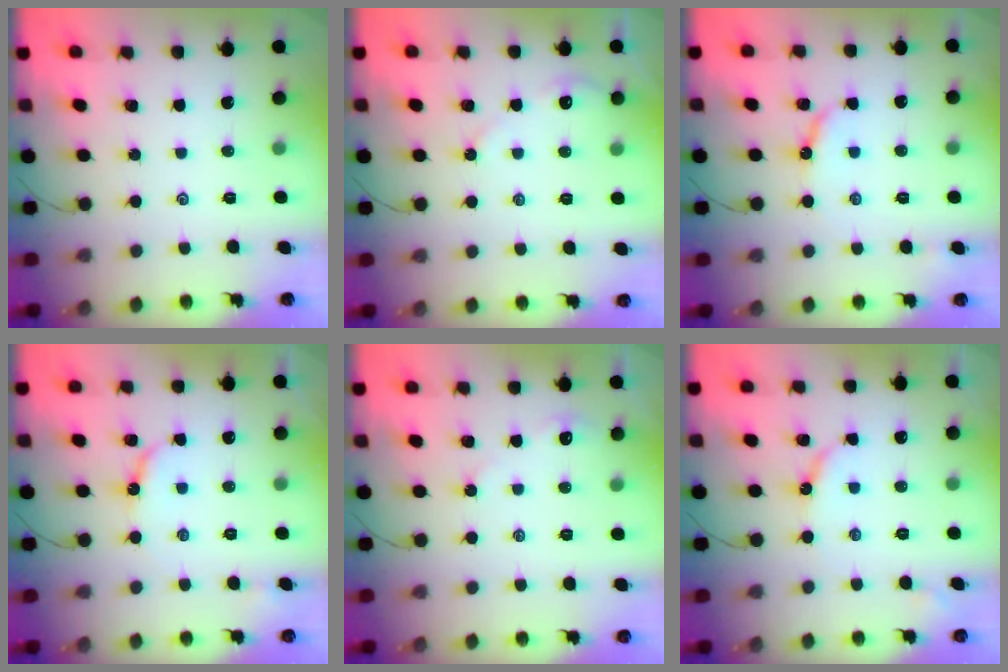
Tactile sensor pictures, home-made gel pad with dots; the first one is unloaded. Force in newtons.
{"total": 3.5, "press": 3.5, "slide": 0.3}
{"total": 7.0, "press": 7.0, "slide": 0.6}
{"total": 5.7, "press": 5.7, "slide": 0.6}
{"total": 2.5, "press": 2.5, "slide": 0.6}
{"total": 5.9, "press": 5.8, "slide": 0.7}